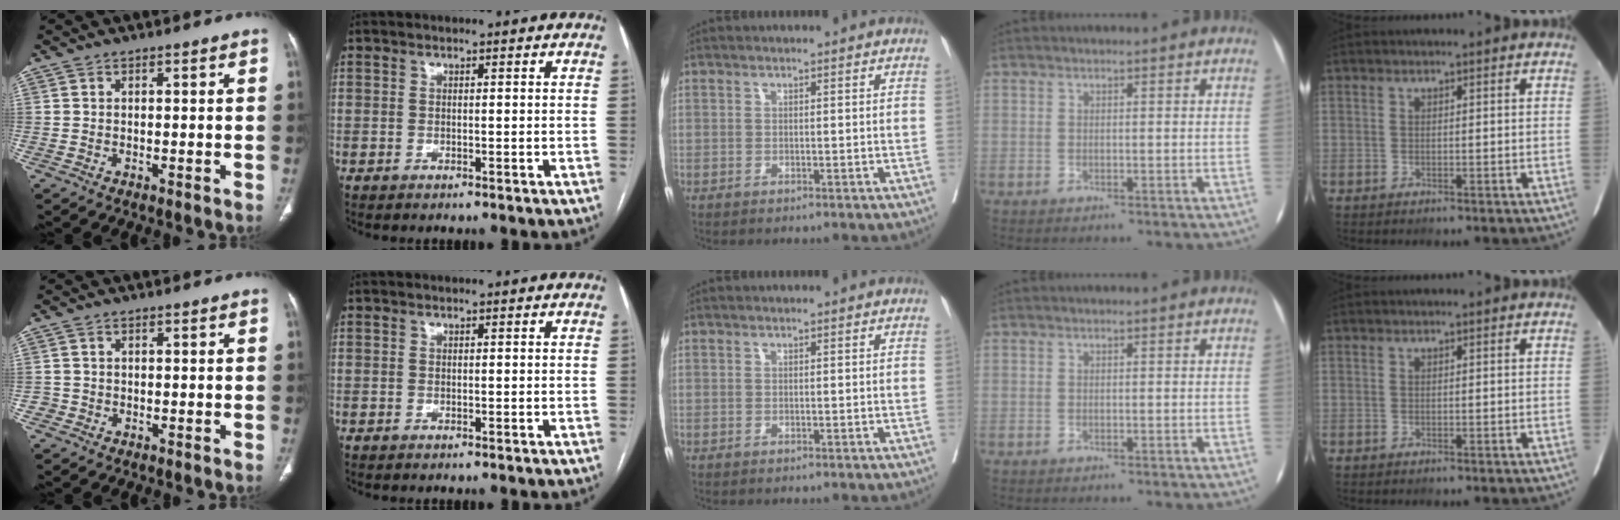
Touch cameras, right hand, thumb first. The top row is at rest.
{"thumb": {"total": 1.3, "force": [-0.5, 1.2, -0.1], "torque": [0.011, 0.007, -0.014]}}